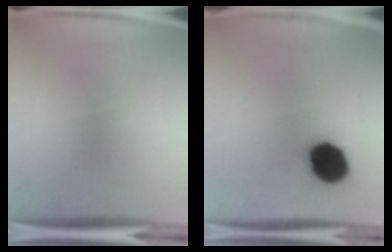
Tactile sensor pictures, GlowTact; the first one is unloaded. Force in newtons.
{"total": 15.0}